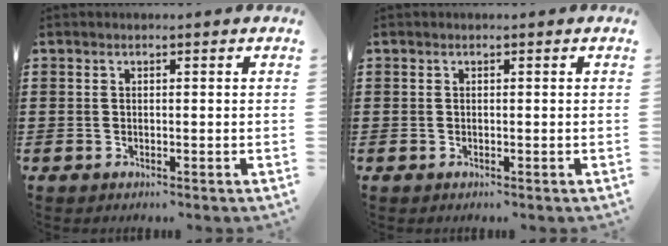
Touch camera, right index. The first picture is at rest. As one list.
[{"total": 0.0}]